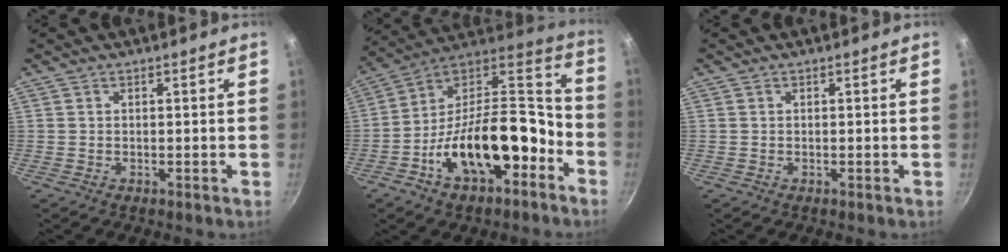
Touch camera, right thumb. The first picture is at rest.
{"total": 23.9, "force": [-8.9, 12.3, 18.4], "torque": [-0.264, 0.078, -0.153]}
{"total": 0.0}